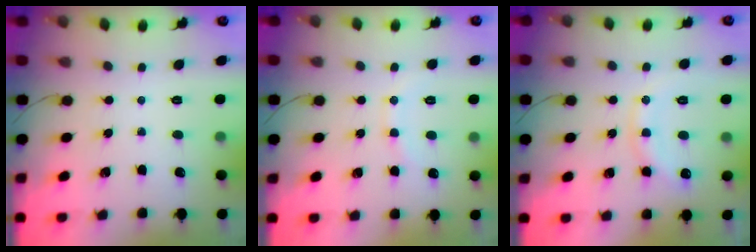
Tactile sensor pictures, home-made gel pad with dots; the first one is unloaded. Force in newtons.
{"total": 7.3, "press": 7.2, "slide": 1.3}
{"total": 13.2, "press": 13.2, "slide": 0.7}